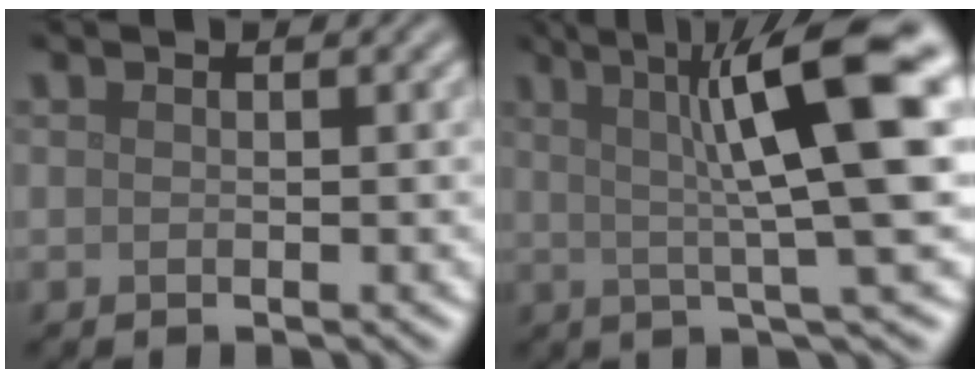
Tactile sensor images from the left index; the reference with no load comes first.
{"total": 11.3, "force": [2.8, 1.8, 10.8], "torque": [-0.132, 0.018, 0.035]}